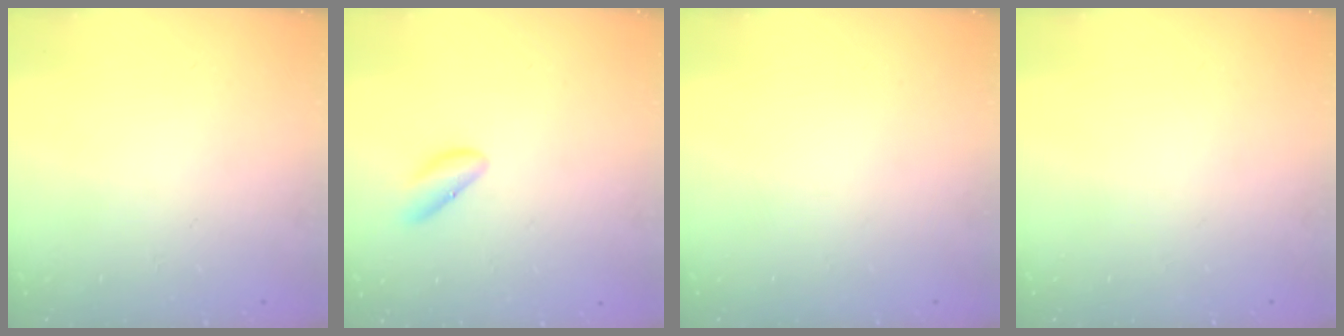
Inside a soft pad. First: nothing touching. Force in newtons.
{"total": 4.7, "press": 4.5, "slide": 1.3}
{"total": 0.0}
{"total": 0.0}